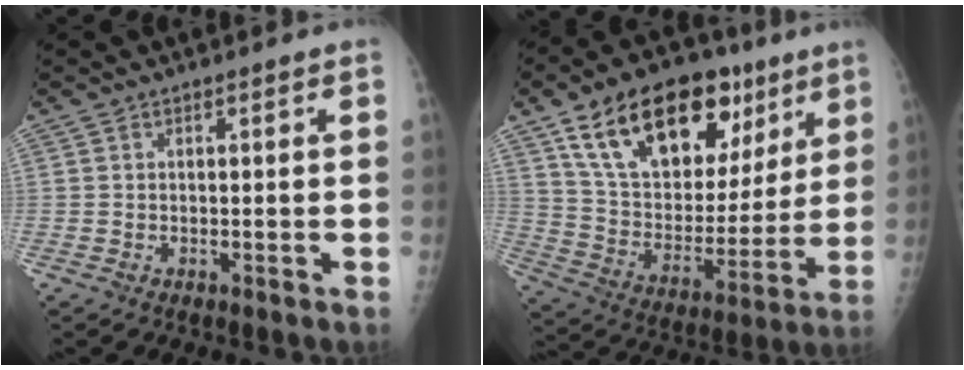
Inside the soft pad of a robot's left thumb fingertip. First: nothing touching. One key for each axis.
{"total": 25.7, "fx": 13.8, "fy": 14.2, "fz": 16.3, "tx": -0.222, "ty": -0.022, "tz": 0.236}